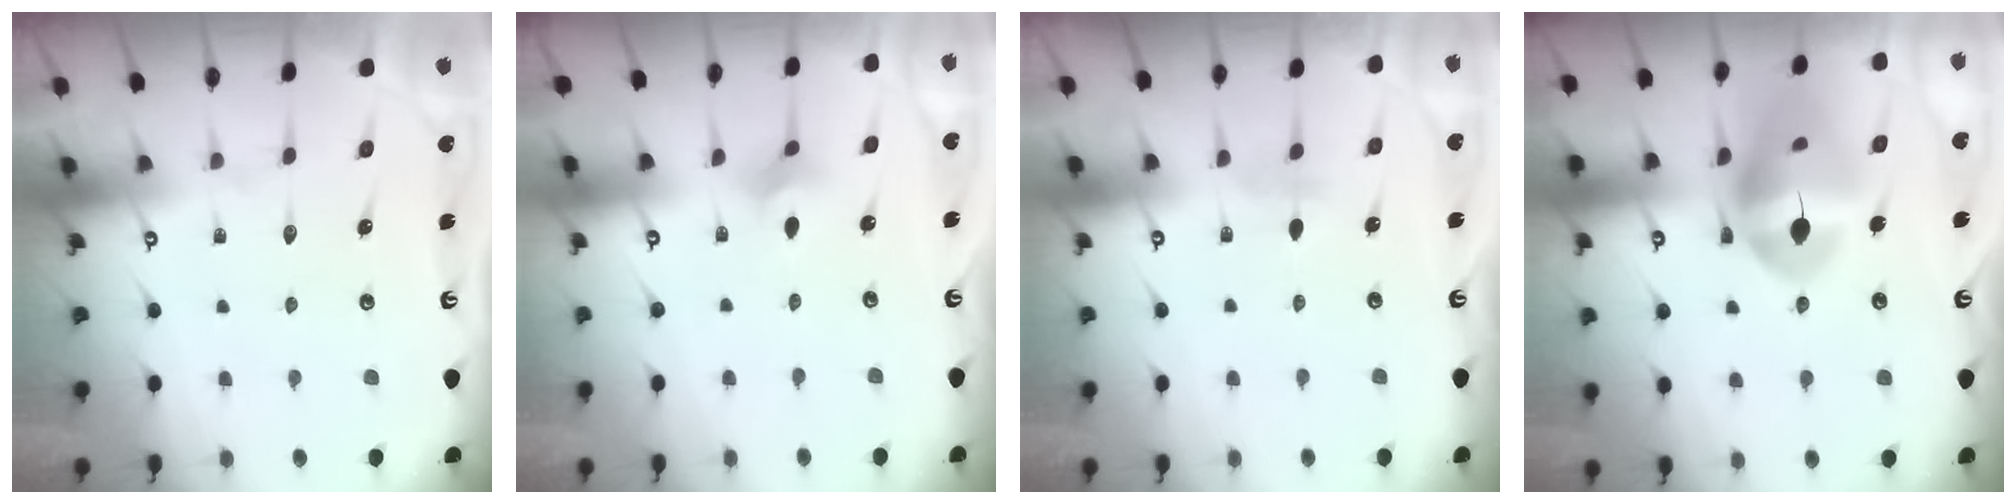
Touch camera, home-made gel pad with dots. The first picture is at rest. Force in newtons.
{"total": 2.6, "press": 2.6, "slide": 0.6}
{"total": 2.7, "press": 2.6, "slide": 0.6}
{"total": 17.4, "press": 17.2, "slide": 2.1}